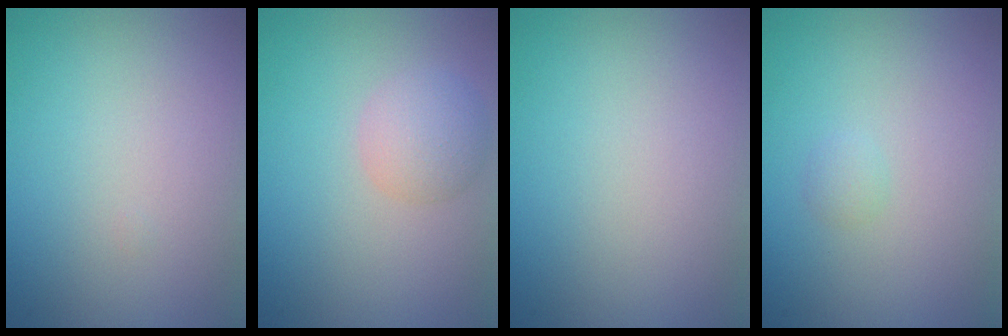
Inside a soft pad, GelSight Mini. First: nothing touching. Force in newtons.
{"total": 2.6, "press": 2.6, "slide": 0.1}
{"total": 0.0}
{"total": 0.7, "press": 0.7, "slide": 0.0}